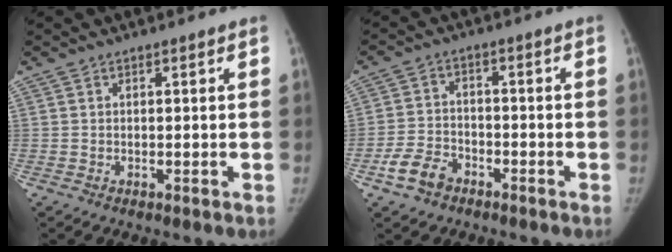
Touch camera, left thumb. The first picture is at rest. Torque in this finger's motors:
{"motor_torque": [-0.34, 0.39, 0.35, 0.24, 0.02]}